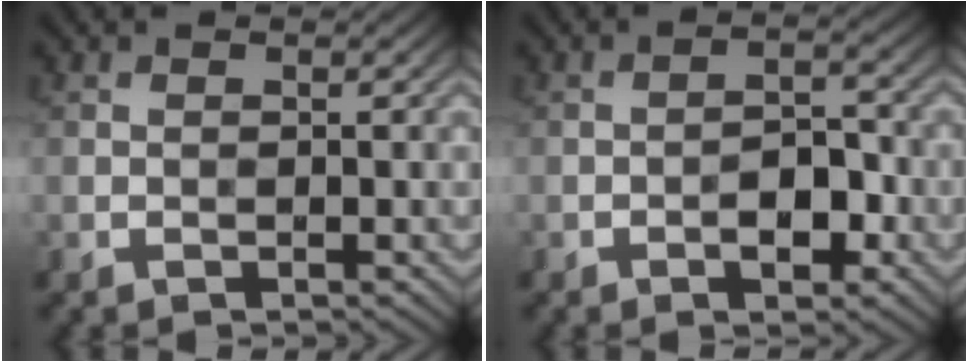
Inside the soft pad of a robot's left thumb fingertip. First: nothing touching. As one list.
[{"total": 4.4, "force": [-2.0, 2.1, 3.4], "torque": [-0.045, 0.009, -0.034]}]